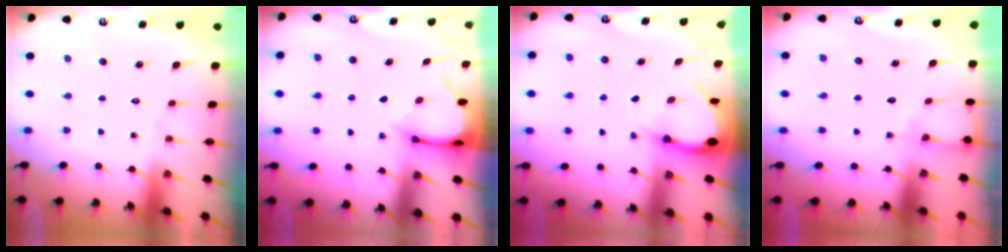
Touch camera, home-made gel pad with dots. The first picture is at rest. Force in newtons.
{"total": 3.4, "press": 3.4, "slide": 0.3}
{"total": 3.4, "press": 3.4, "slide": 0.2}
{"total": 4.7, "press": 4.7, "slide": 0.4}